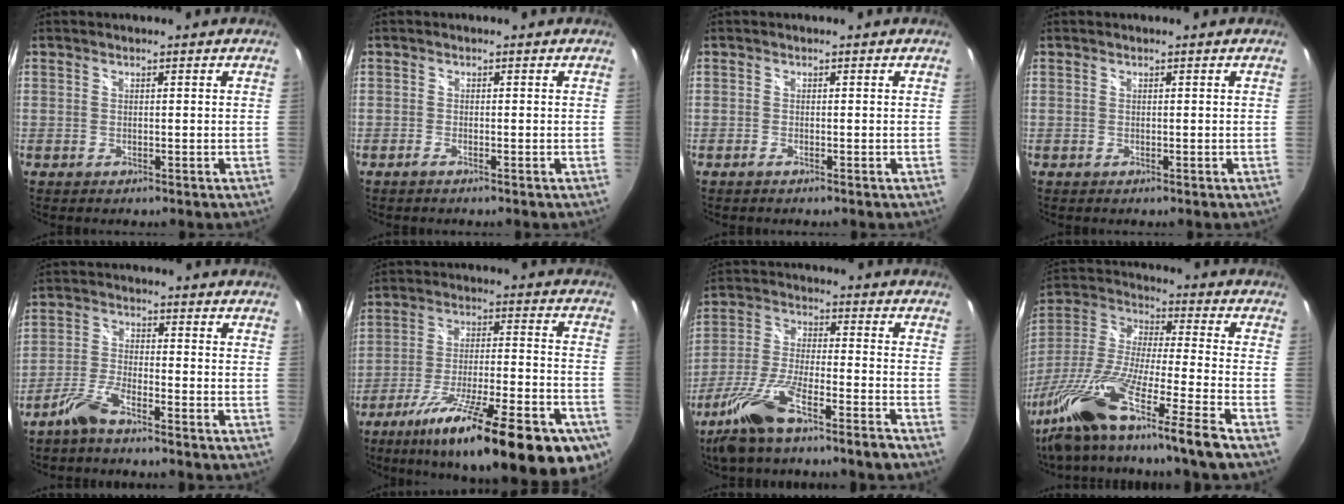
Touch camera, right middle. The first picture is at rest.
{"total": 0.8, "force": [-0.7, -0.1, 0.4], "torque": [-0.011, -0.001, -0.016]}
{"total": 0.5, "force": [-0.4, -0.1, 0.3], "torque": [-0.006, -0.001, -0.011]}
{"total": 0.0}
{"total": 4.9, "force": [-4.0, 0.7, 2.6], "torque": [-0.070, 0.003, -0.084]}
{"total": 27.3, "force": [-18.0, 5.9, 19.6], "torque": [-0.305, -0.054, -0.263]}
{"total": 12.7, "force": [-9.5, 1.1, 8.4], "torque": [-0.185, -0.017, -0.175]}
{"total": 23.0, "force": [-16.8, -1.5, 15.6], "torque": [-0.276, -0.061, -0.309]}